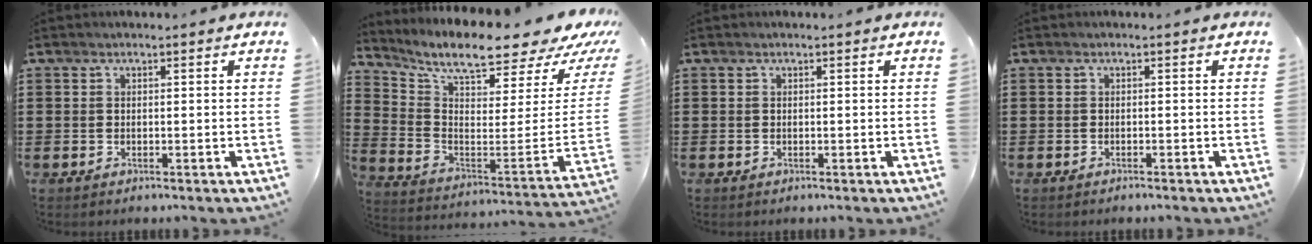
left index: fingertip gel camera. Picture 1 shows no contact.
{"total": 8.7, "force": [7.3, 0.7, 4.6], "torque": [-0.108, -0.074, 0.118]}
{"total": 0.0}
{"total": 0.6, "force": [-0.6, 0.0, 0.1], "torque": [-0.005, -0.001, -0.013]}